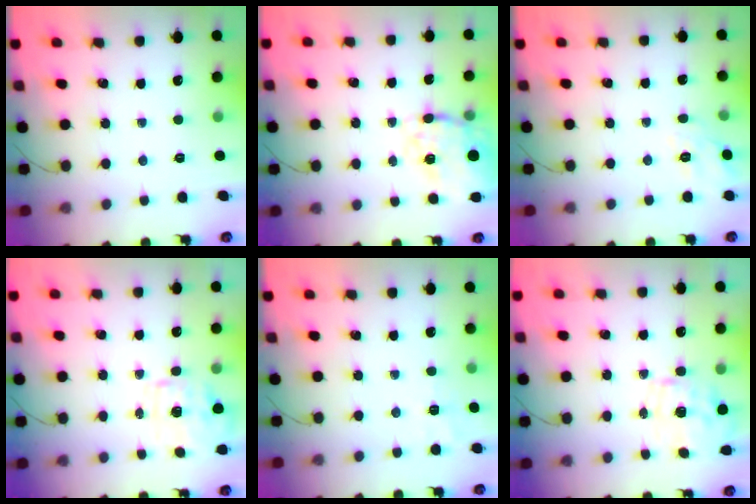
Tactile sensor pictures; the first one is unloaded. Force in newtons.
{"total": 19.4, "press": 19.3, "slide": 1.9}
{"total": 9.4, "press": 9.3, "slide": 1.3}
{"total": 1.7, "press": 1.6, "slide": 0.5}
{"total": 1.9, "press": 0.5, "slide": 1.9}
{"total": 1.7, "press": 1.5, "slide": 0.7}